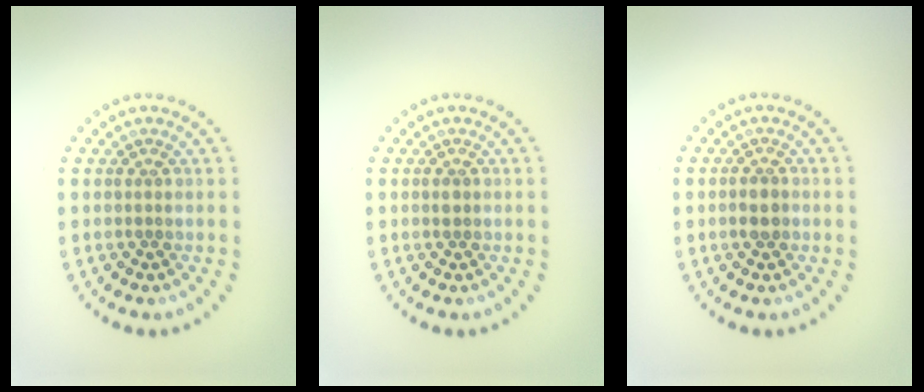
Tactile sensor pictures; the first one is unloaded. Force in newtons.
{"total": 0.8, "press": 0.8, "slide": 0.1}
{"total": 1.7, "press": 1.7, "slide": 0.5}